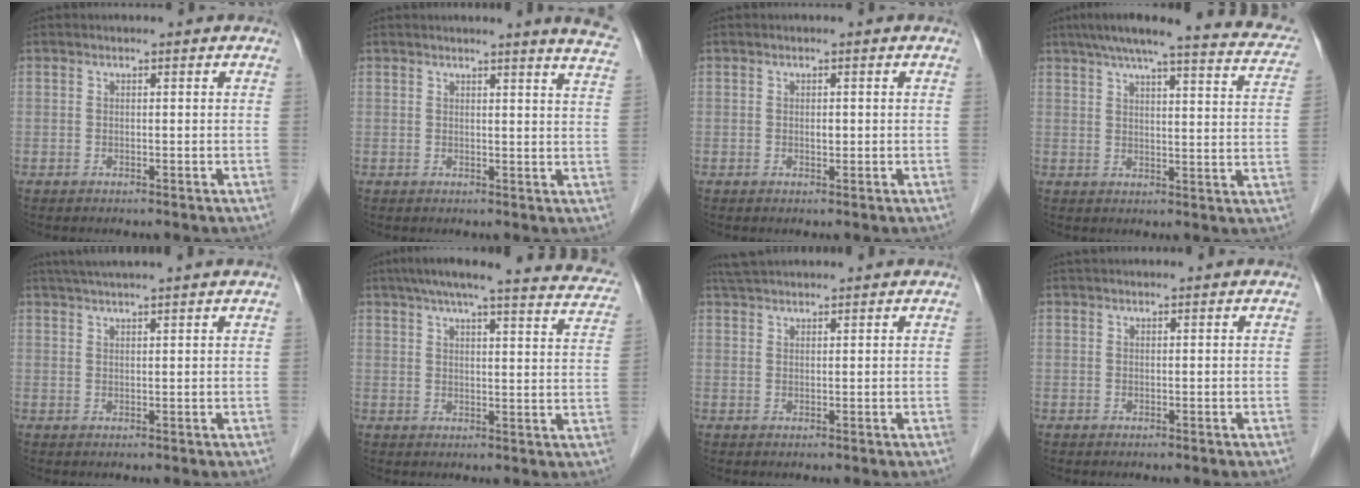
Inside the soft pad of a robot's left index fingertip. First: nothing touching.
{"total": 8.0, "force": [7.3, -0.6, 3.2], "torque": [-0.029, -0.041, 0.056]}
{"total": 0.8, "force": [0.0, 0.5, 0.6], "torque": [-0.012, 0.000, 0.000]}
{"total": 21.4, "force": [18.1, 2.7, 11.1], "torque": [-0.155, 0.012, 0.216]}
{"total": 7.3, "force": [6.3, -1.0, 3.7], "torque": [-0.057, 0.032, 0.092]}
{"total": 22.5, "force": [19.8, 2.3, 10.5], "torque": [-0.147, -0.005, 0.233]}
{"total": 5.6, "force": [5.2, 0.4, 2.1], "torque": [-0.036, 0.043, 0.092]}
{"total": 3.3, "force": [3.1, 0.2, 1.1], "torque": [-0.010, 0.035, 0.045]}